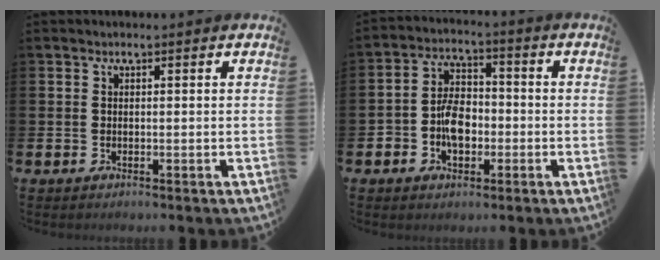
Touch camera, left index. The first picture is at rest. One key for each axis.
{"total": 5.7, "fx": -1.3, "fy": 3.8, "fz": 4.0, "tx": -0.071, "ty": 0.013, "tz": -0.025}